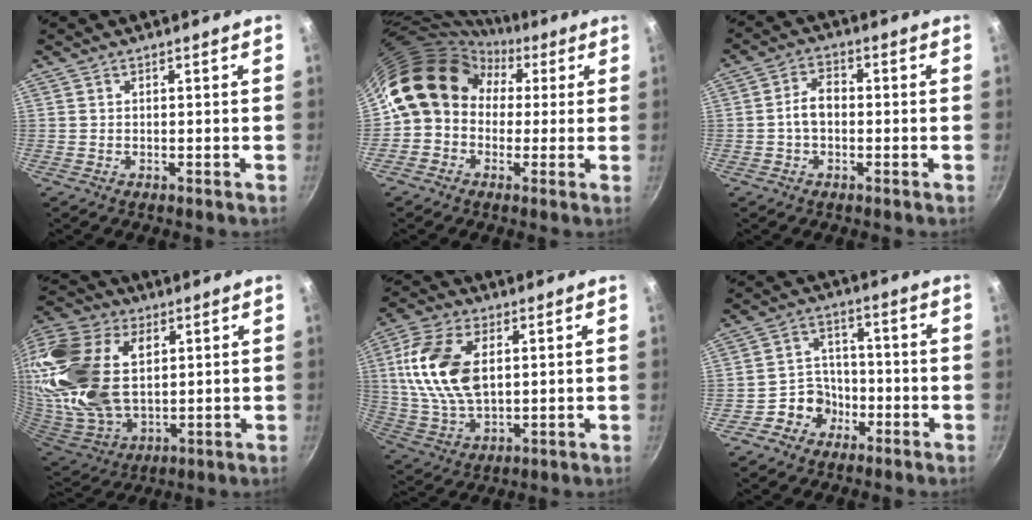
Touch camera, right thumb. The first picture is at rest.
{"total": 13.5, "force": [1.5, 11.6, 6.7], "torque": [-0.078, 0.040, 0.001]}
{"total": 4.8, "force": [-0.6, 3.2, 3.5], "torque": [-0.052, 0.022, -0.018]}
{"total": 29.8, "force": [7.5, 18.8, 22.0], "torque": [-0.471, 0.002, 0.143]}
{"total": 15.9, "force": [3.4, 9.3, 12.5], "torque": [-0.235, -0.005, 0.067]}
{"total": 6.5, "force": [-3.2, 5.5, 1.6], "torque": [0.011, 0.042, -0.058]}